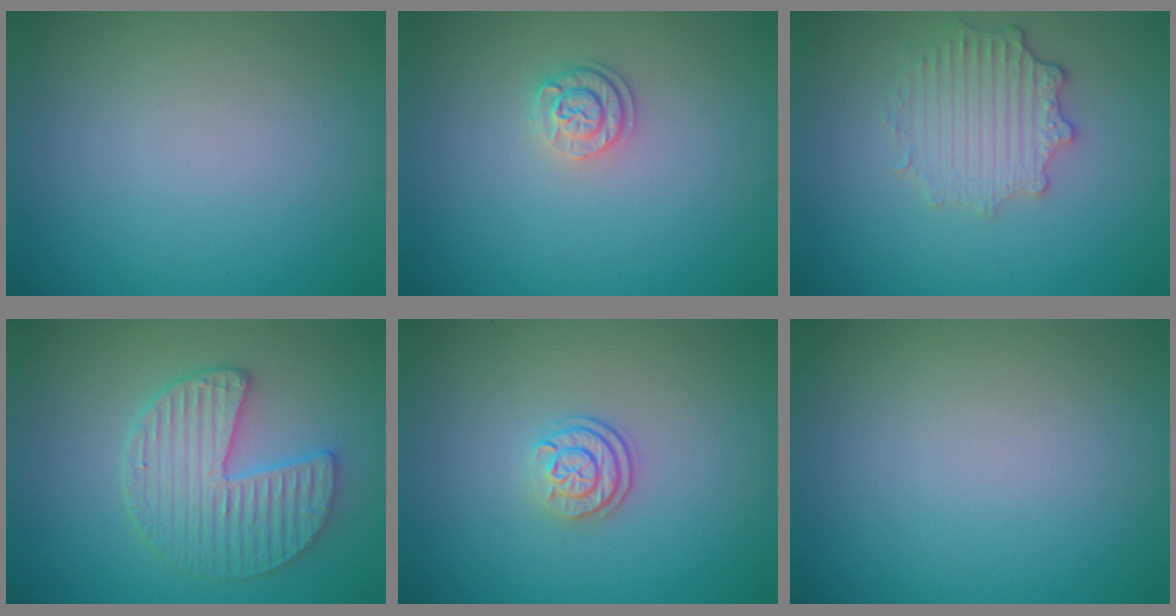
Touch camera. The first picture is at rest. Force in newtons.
{"total": 1.9, "press": 1.7, "slide": 0.9}
{"total": 3.5, "press": 2.9, "slide": 1.9}
{"total": 4.5, "press": 4.1, "slide": 2.0}
{"total": 2.4, "press": 1.8, "slide": 1.5}
{"total": 0.0}